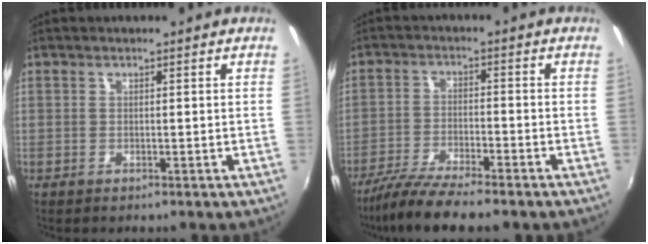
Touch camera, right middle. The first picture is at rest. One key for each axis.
{"total": 9.7, "fx": -8.3, "fy": 0.7, "fz": 5.1, "tx": -0.116, "ty": -0.028, "tz": -0.147}